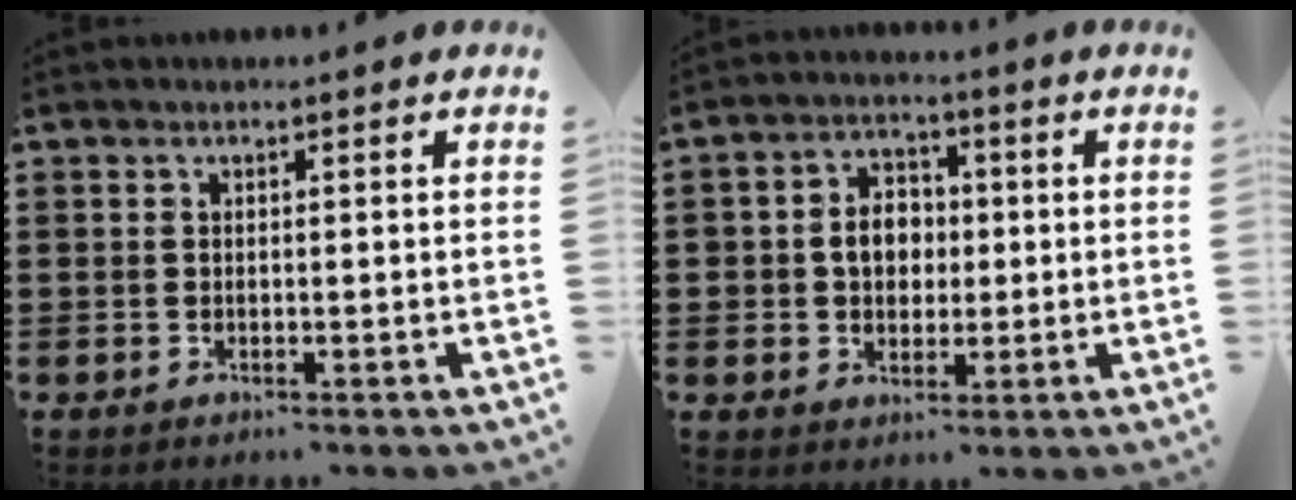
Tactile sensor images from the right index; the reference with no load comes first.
{"total": 5.2, "force": [-0.1, 4.4, 2.7], "torque": [-0.058, 0.011, -0.007]}